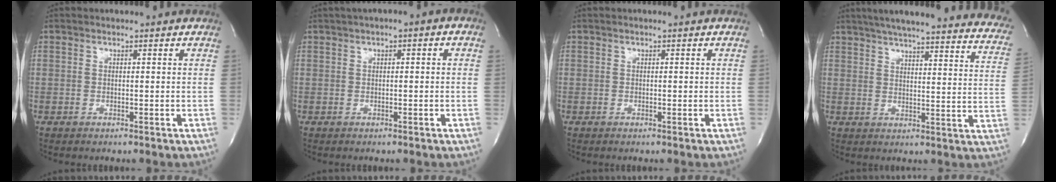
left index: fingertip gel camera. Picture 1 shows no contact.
{"total": 2.6, "force": [0.8, 0.8, 2.4], "torque": [-0.034, 0.015, 0.008]}
{"total": 0.0}
{"total": 31.1, "force": [27.1, 4.0, 14.7], "torque": [-0.184, -0.047, 0.314]}